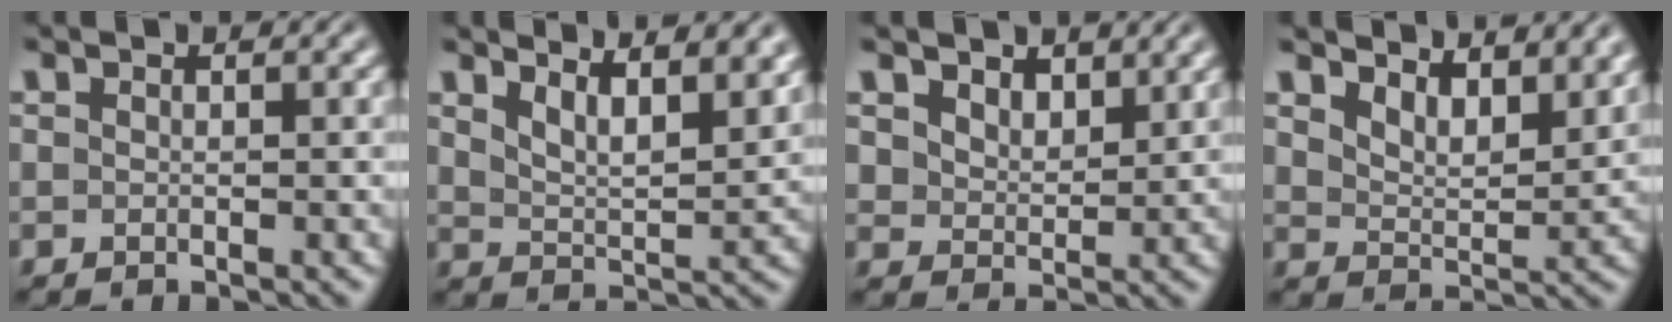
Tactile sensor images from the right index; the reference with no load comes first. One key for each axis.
{"total": 5.3, "fx": 3.4, "fy": 2.5, "fz": 3.3, "tx": -0.045, "ty": -0.003, "tz": 0.048}
{"total": 3.0, "fx": 2.6, "fy": 1.2, "fz": 0.8, "tx": -0.018, "ty": -0.016, "tz": 0.054}
{"total": 5.4, "fx": 4.4, "fy": 2.0, "fz": 2.4, "tx": -0.035, "ty": -0.006, "tz": 0.068}